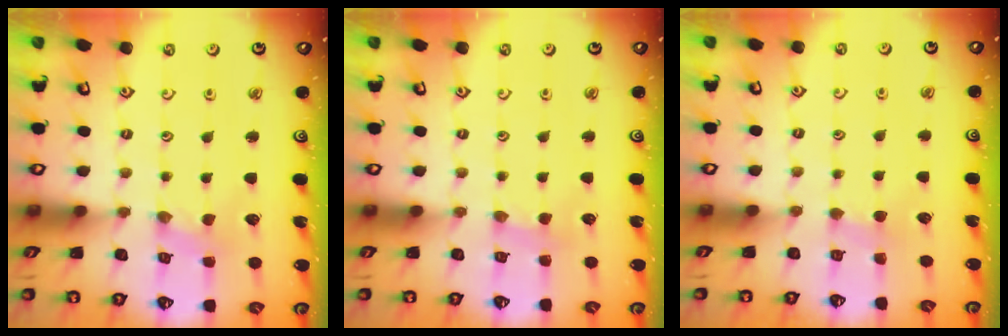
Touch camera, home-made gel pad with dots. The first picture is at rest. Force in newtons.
{"total": 2.2, "press": 2.2, "slide": 0.4}
{"total": 2.0, "press": 2.0, "slide": 0.3}